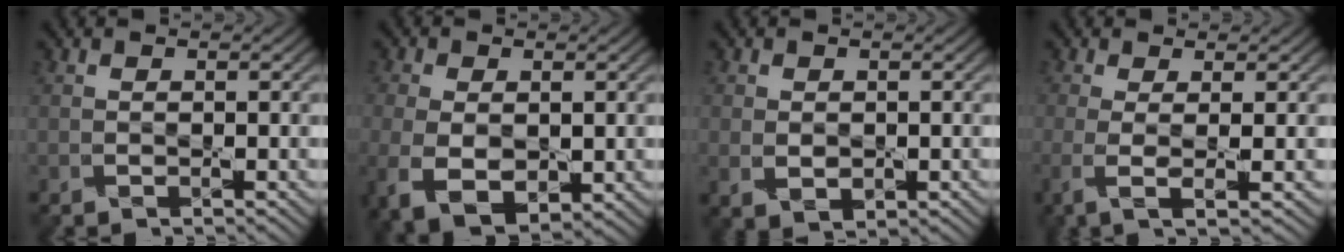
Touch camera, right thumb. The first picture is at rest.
{"total": 7.7, "force": [-2.0, 4.9, 5.6], "torque": [-0.141, -0.033, -0.024]}
{"total": 2.5, "force": [-0.3, 1.8, 1.7], "torque": [-0.041, -0.008, 0.001]}
{"total": 4.1, "force": [-0.2, 0.9, 4.0], "torque": [-0.082, -0.003, -0.010]}